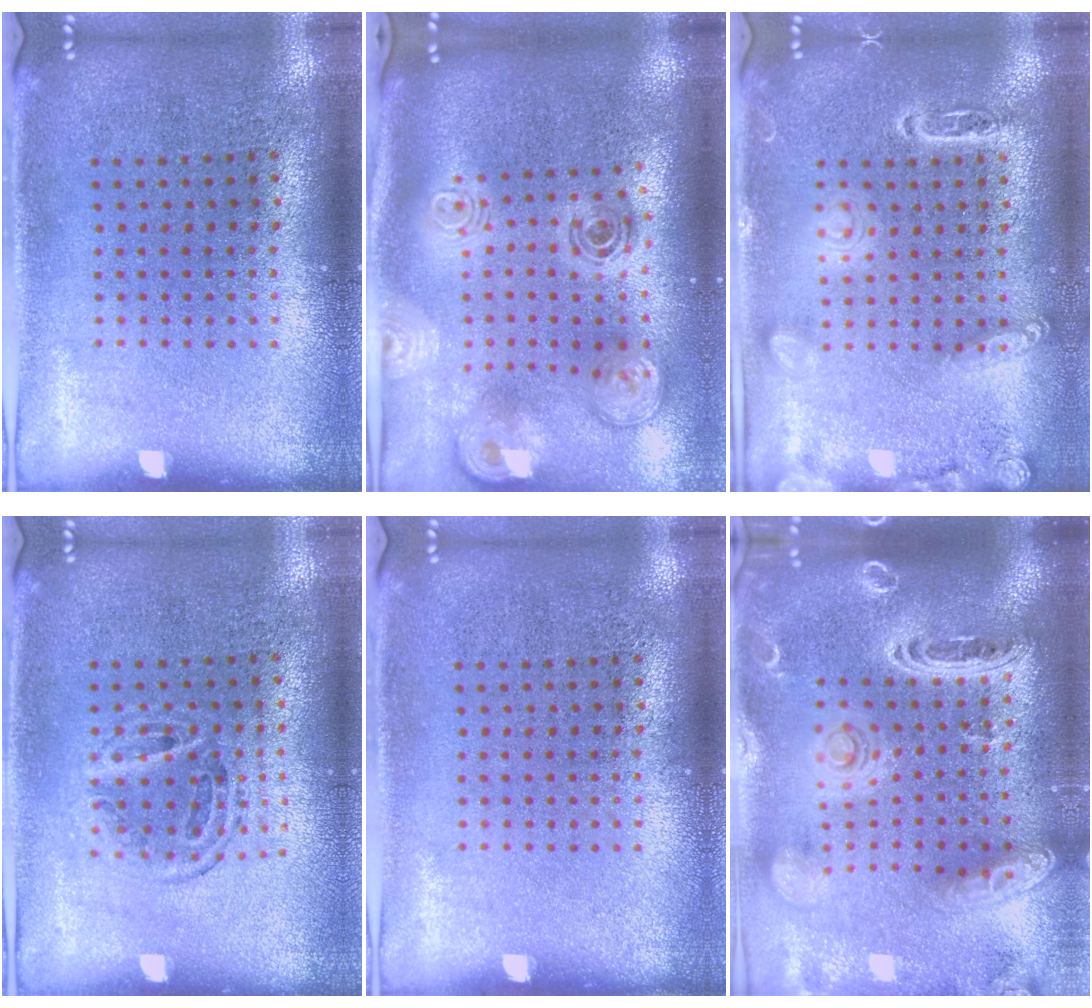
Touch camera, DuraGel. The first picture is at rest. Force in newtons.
{"total": 2.9, "press": 2.1, "slide": 2.1}
{"total": 2.8, "press": 2.8, "slide": 0.2}
{"total": 1.0, "press": 0.9, "slide": 0.4}
{"total": 0.0}
{"total": 3.5, "press": 2.8, "slide": 2.1}